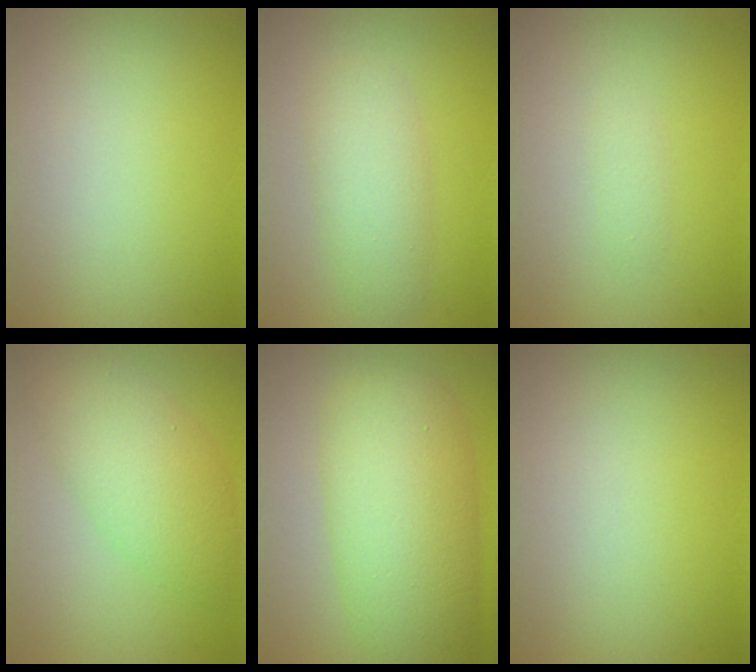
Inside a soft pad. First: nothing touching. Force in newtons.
{"total": 3.3, "press": 3.3, "slide": 0.1}
{"total": 0.8, "press": 0.8, "slide": 0.0}
{"total": 5.3, "press": 5.3, "slide": 0.2}
{"total": 8.3, "press": 8.3, "slide": 0.2}
{"total": 0.0}